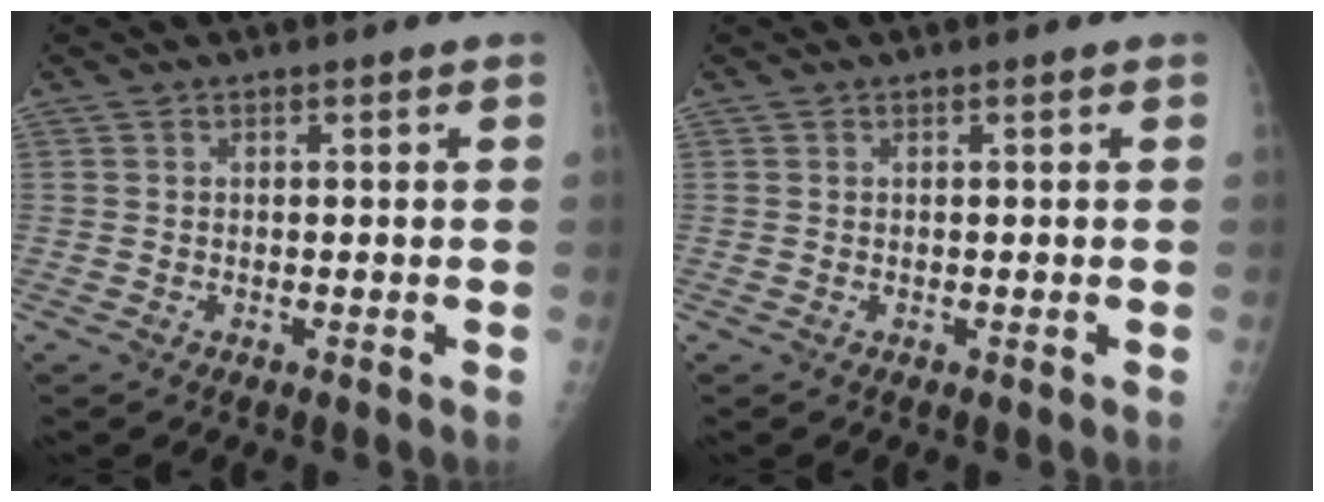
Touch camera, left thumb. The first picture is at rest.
{"total": 0.0}